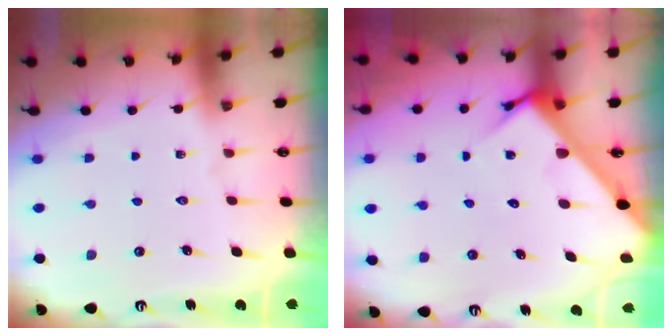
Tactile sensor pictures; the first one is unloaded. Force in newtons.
{"total": 5.1, "press": 5.0, "slide": 0.4}